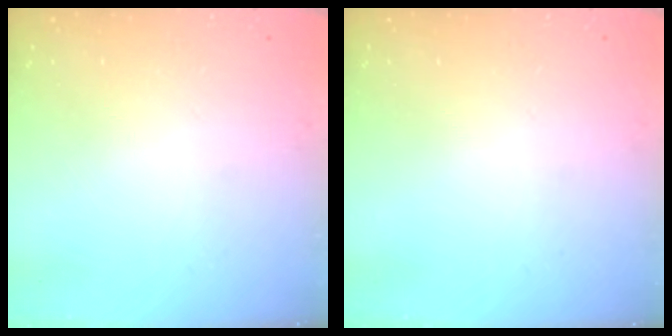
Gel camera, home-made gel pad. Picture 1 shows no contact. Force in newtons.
{"total": 0.0}